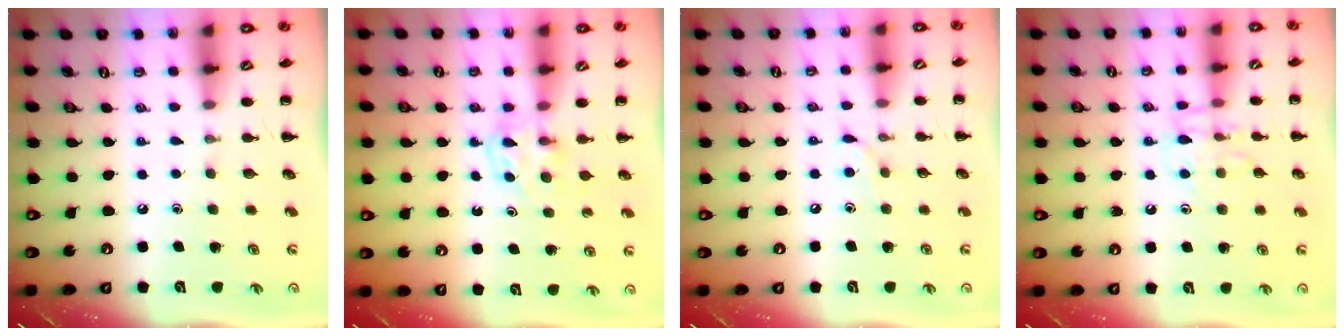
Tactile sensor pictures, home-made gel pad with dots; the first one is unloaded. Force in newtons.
{"total": 4.0, "press": 3.8, "slide": 1.3}
{"total": 4.9, "press": 4.5, "slide": 1.8}
{"total": 8.7, "press": 8.7, "slide": 0.5}